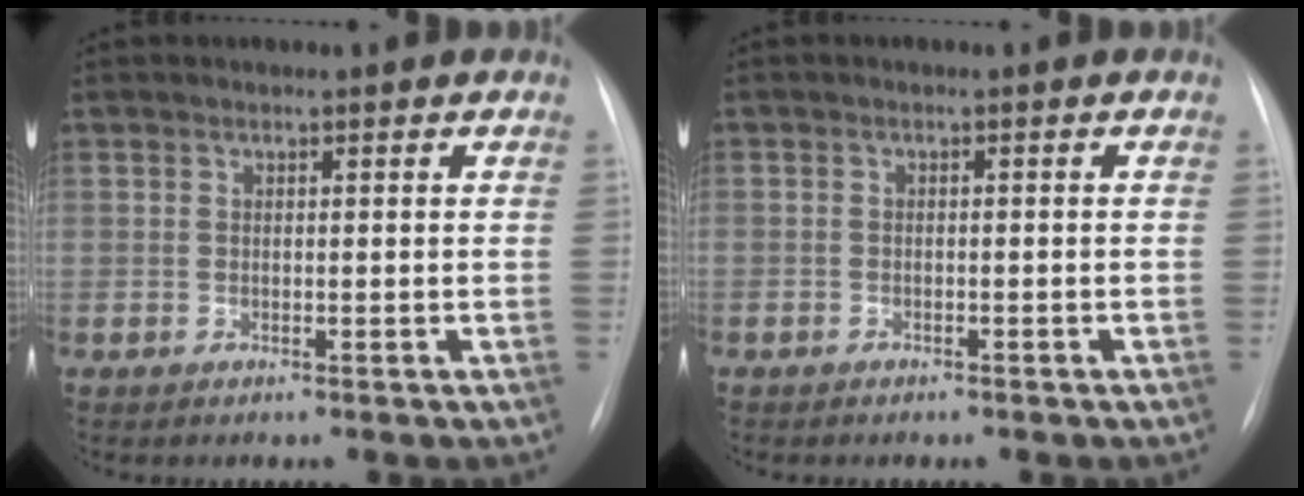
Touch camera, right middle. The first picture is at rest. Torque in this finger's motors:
{"motor_torque": [0.39, -0.55, -0.38, -0.21]}